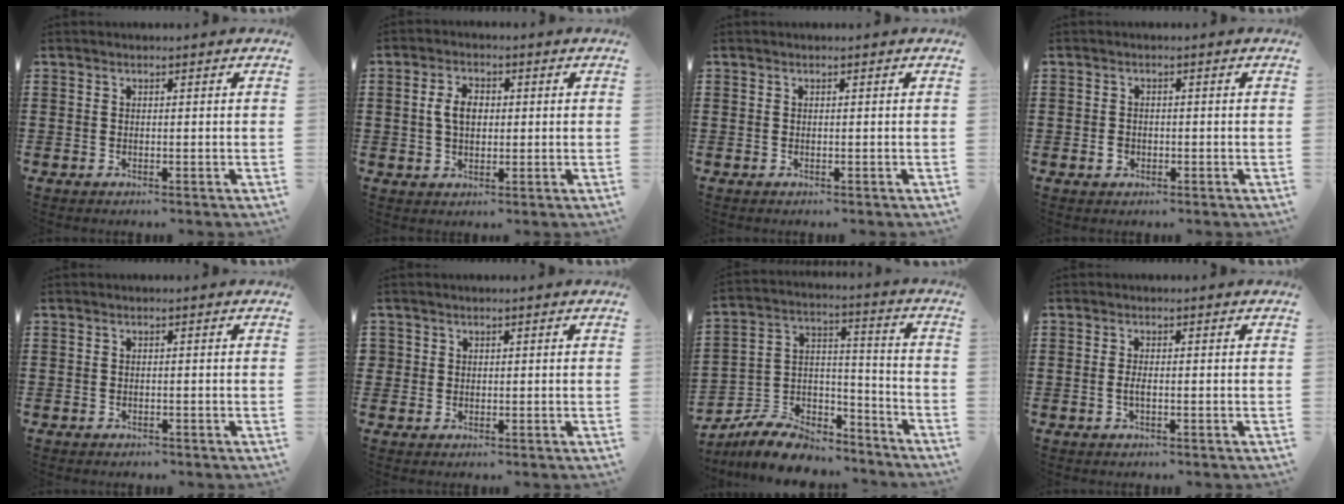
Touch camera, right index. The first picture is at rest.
{"total": 4.2, "force": [0.4, 2.7, 3.2], "torque": [-0.076, 0.011, 0.001]}
{"total": 0.0}
{"total": 1.4, "force": [-0.5, 1.1, 0.6], "torque": [-0.015, 0.004, -0.010]}
{"total": 0.6, "force": [-0.6, 0.1, 0.0], "torque": [-0.002, -0.001, -0.013]}
{"total": 1.1, "force": [0.3, 1.1, 0.2], "torque": [-0.005, 0.004, 0.006]}
{"total": 8.4, "force": [-7.6, 2.9, 1.9], "torque": [-0.048, 0.020, -0.148]}
{"total": 1.6, "force": [-0.5, 0.3, 1.5], "torque": [-0.036, -0.003, -0.011]}